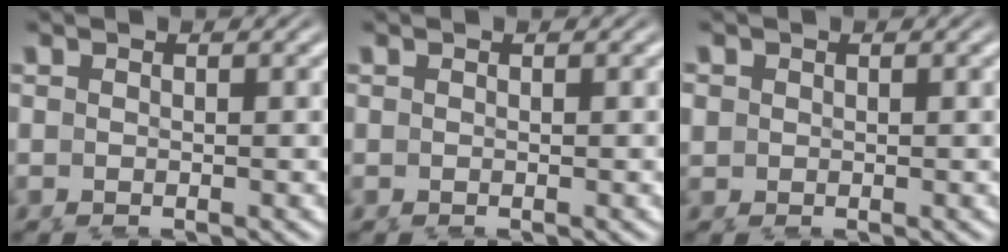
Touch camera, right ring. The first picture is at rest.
{"total": 0.0}
{"total": 1.5, "force": [0.1, 1.4, 0.3], "torque": [-0.020, -0.014, 0.011]}